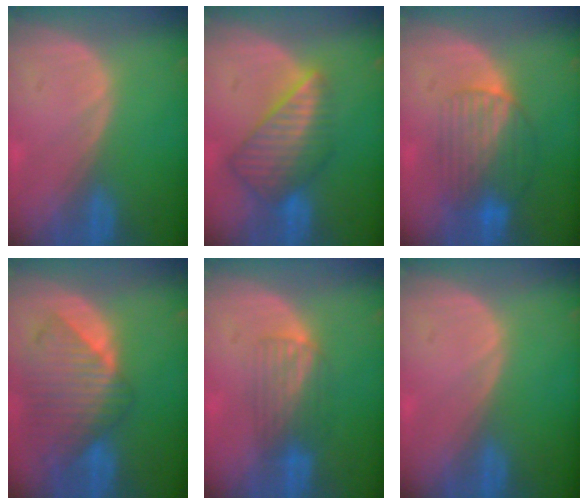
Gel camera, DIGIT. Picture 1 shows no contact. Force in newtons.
{"total": 8.7, "press": 7.6, "slide": 4.3}
{"total": 7.8, "press": 7.4, "slide": 2.4}
{"total": 9.8, "press": 8.6, "slide": 4.8}
{"total": 4.3, "press": 4.2, "slide": 1.1}
{"total": 0.0}